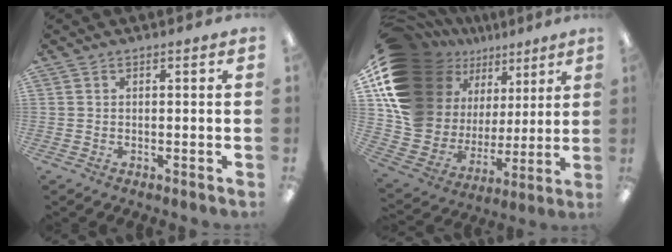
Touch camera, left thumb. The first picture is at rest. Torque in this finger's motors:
{"motor_torque": [2.69, 2.32, 1.53, -1.24, 0.39]}